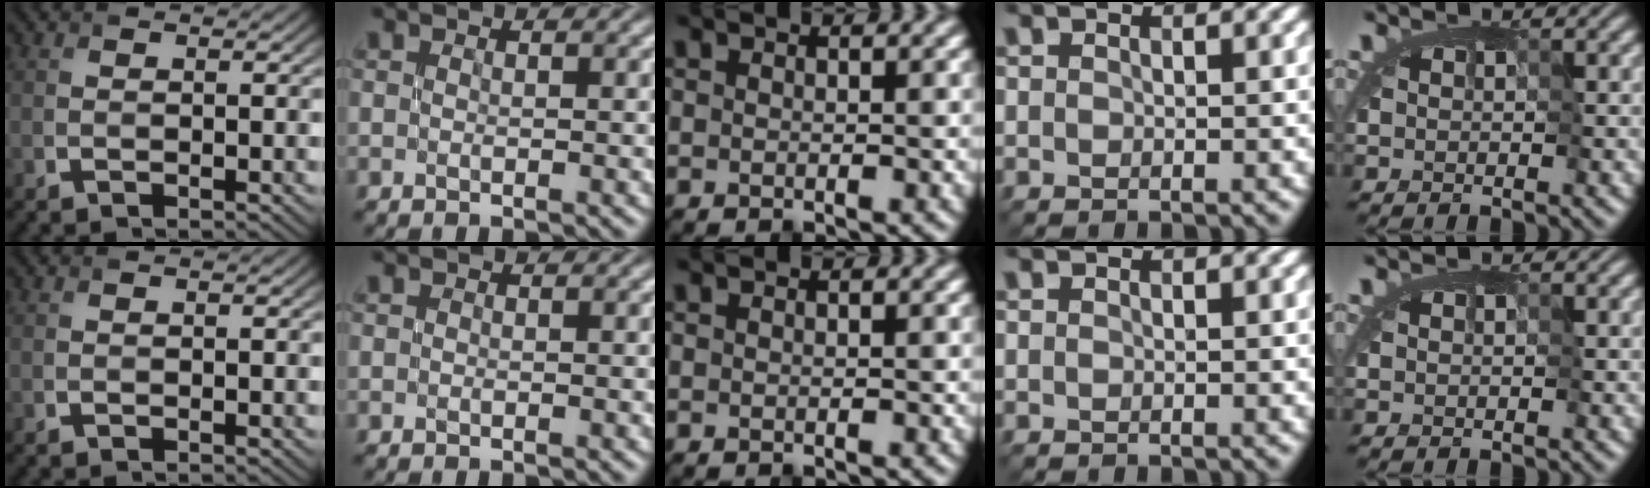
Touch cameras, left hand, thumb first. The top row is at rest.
{}